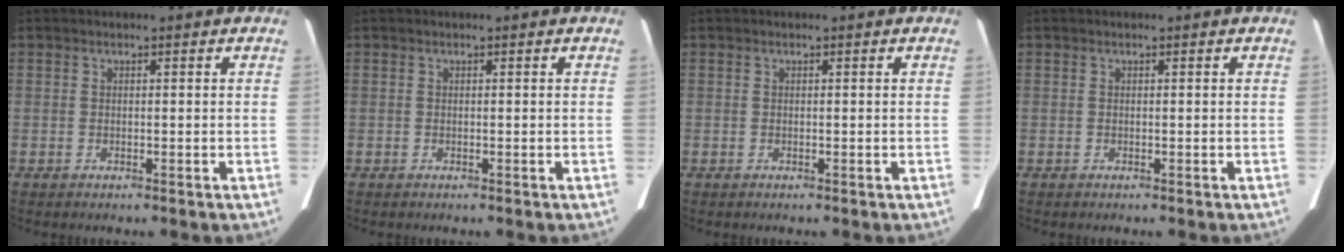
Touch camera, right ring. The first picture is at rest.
{"total": 0.0}
{"total": 0.0}
{"total": 0.0}